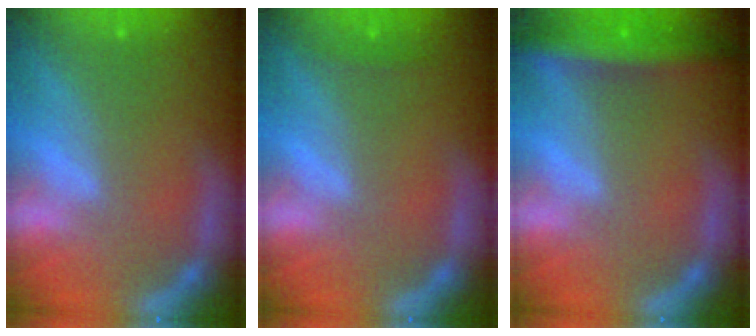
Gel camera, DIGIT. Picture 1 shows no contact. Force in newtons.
{"total": 0.9}
{"total": 5.5}